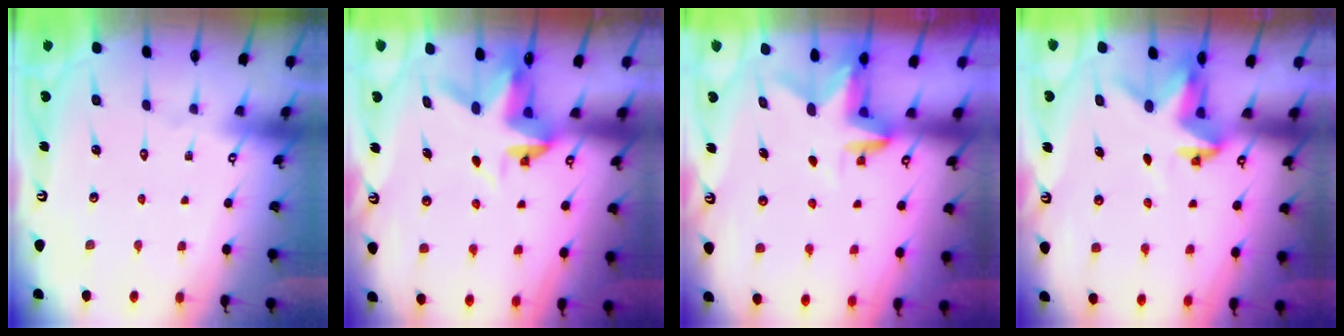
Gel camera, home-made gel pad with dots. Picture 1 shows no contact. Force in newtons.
{"total": 4.0, "press": 4.0, "slide": 0.3}
{"total": 3.1, "press": 3.1, "slide": 0.3}
{"total": 3.2, "press": 3.2, "slide": 0.1}